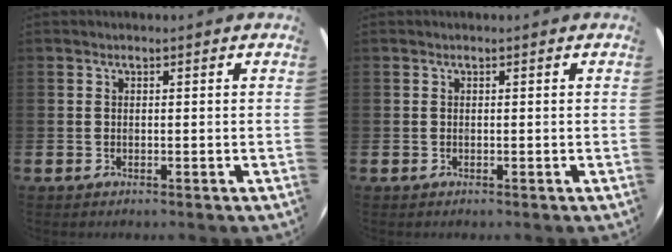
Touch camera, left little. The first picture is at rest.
{"total": 0.0}